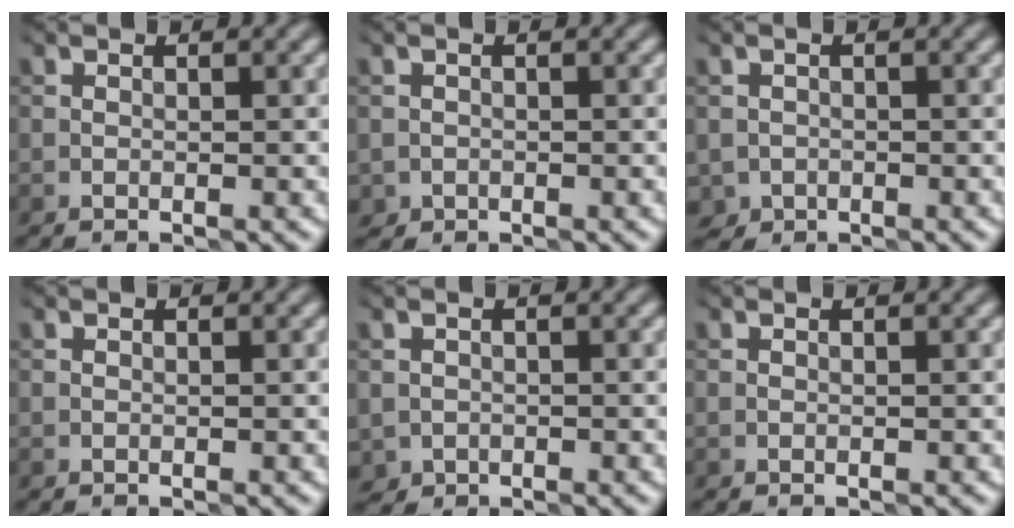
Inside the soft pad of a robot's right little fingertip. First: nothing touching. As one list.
[{"total": 0.9, "force": [-0.4, 0.8, 0.0], "torque": [0.006, -0.001, -0.008]}, {"total": 1.6, "force": [-0.9, 1.3, 0.1], "torque": [0.002, -0.004, -0.016]}, {"total": 0.0}, {"total": 1.4, "force": [-0.4, 1.3, 0.3], "torque": [-0.002, -0.006, -0.007]}, {"total": 0.0}]